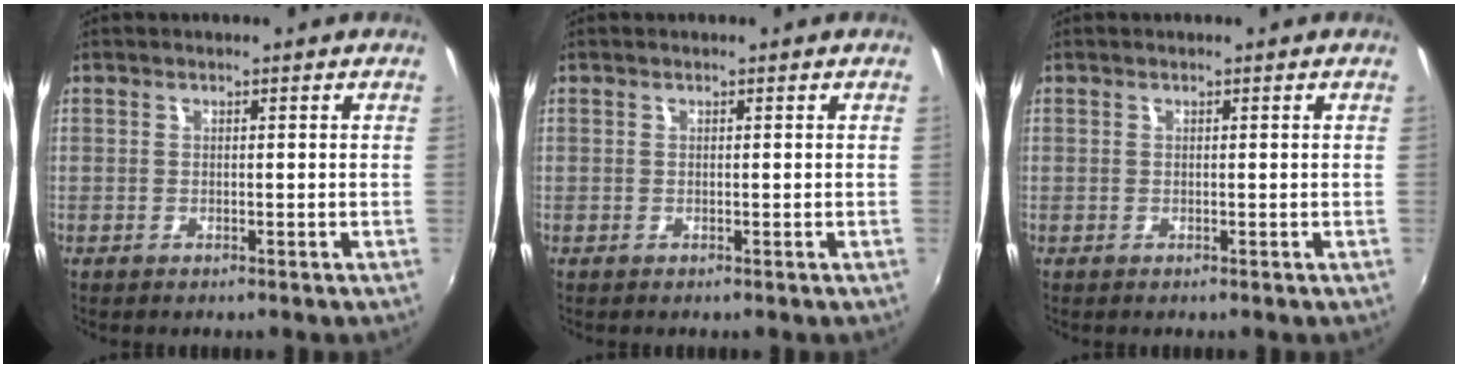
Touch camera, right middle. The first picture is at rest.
{"total": 0.0}
{"total": 0.0}